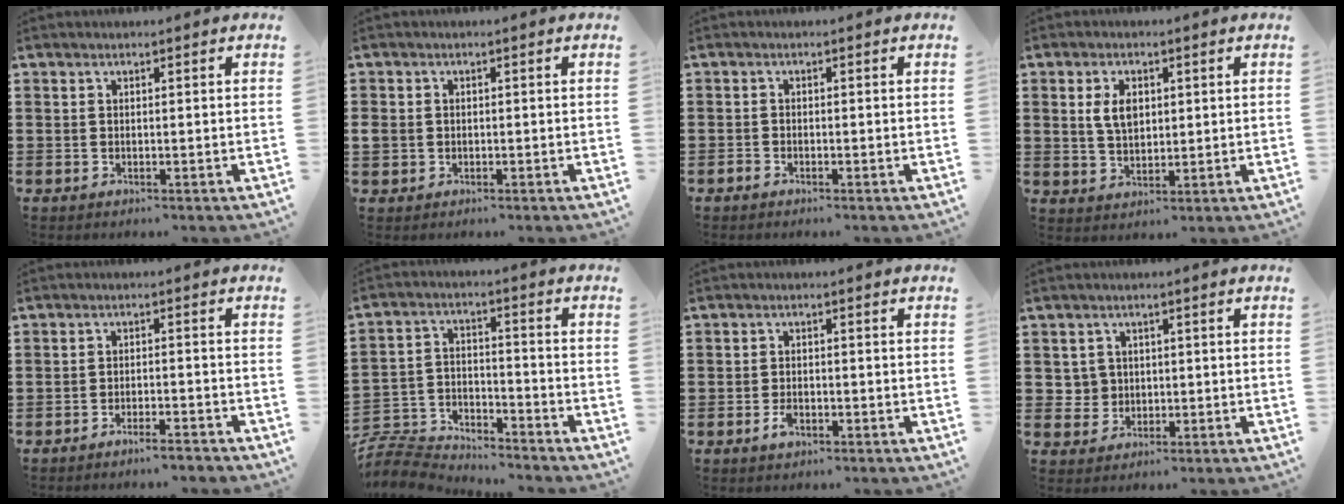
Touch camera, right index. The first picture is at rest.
{"total": 1.4, "force": [-0.5, 1.3, 0.3], "torque": [-0.010, 0.002, -0.012]}
{"total": 0.8, "force": [-0.7, 0.3, 0.0], "torque": [-0.002, 0.001, -0.015]}
{"total": 4.5, "force": [1.1, 2.7, 3.5], "torque": [-0.075, 0.011, 0.018]}
{"total": 2.6, "force": [-2.5, -0.1, 0.8], "torque": [-0.017, -0.002, -0.050]}
{"total": 7.3, "force": [-7.0, 1.7, 0.9], "torque": [-0.035, 0.008, -0.145]}
{"total": 2.0, "force": [-1.1, 1.0, 1.4], "torque": [-0.034, -0.003, -0.022]}
{"total": 2.7, "force": [-0.1, 2.7, 0.4], "torque": [-0.021, 0.009, -0.005]}